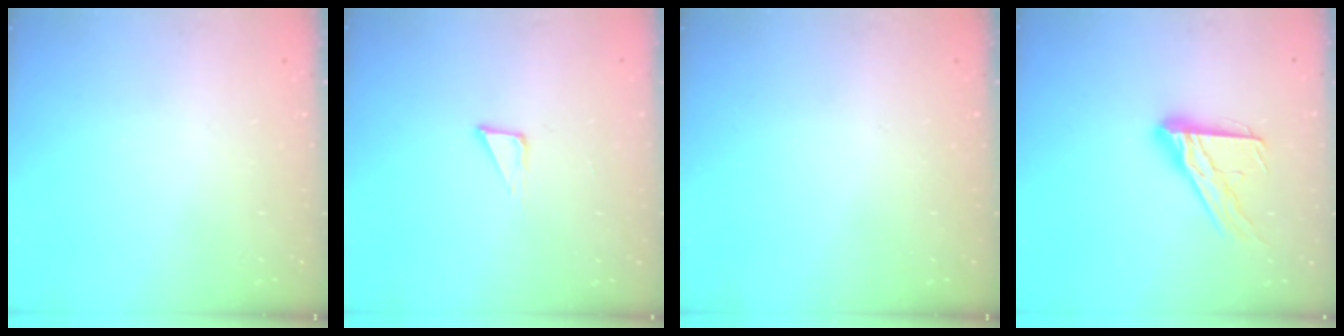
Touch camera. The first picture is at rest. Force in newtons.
{"total": 4.0, "press": 3.9, "slide": 0.8}
{"total": 0.0}
{"total": 14.8, "press": 14.8, "slide": 1.3}